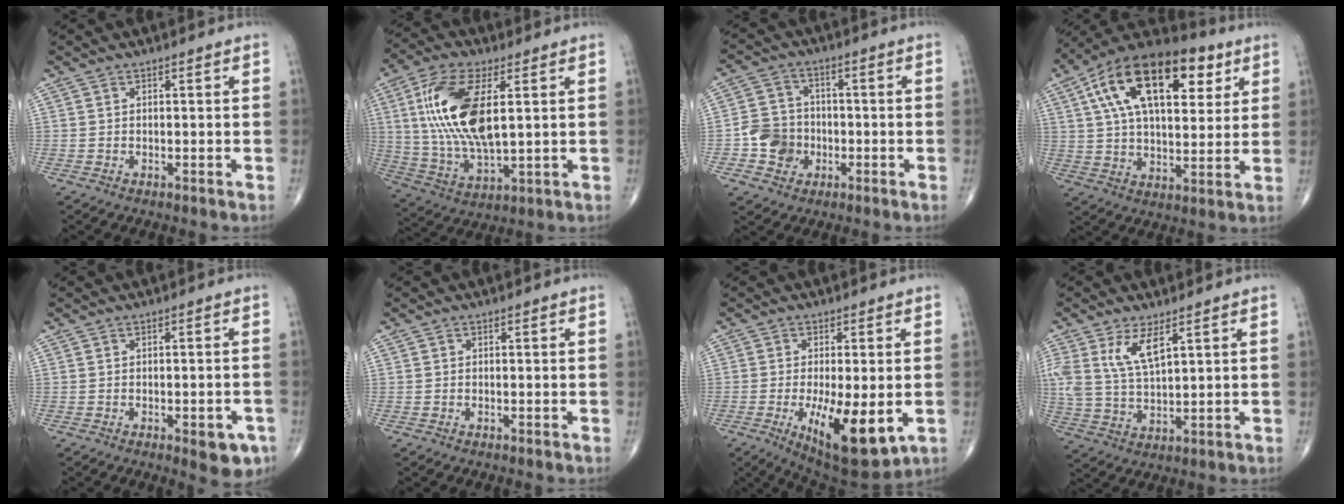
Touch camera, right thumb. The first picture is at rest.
{"total": 17.8, "force": [3.9, 7.5, 15.7], "torque": [-0.324, -0.015, 0.080]}
{"total": 7.7, "force": [-2.1, 6.9, 2.7], "torque": [-0.016, 0.019, -0.041]}
{"total": 24.0, "force": [9.0, 12.1, 18.6], "torque": [-0.303, 0.007, 0.145]}
{"total": 5.6, "force": [-2.5, 2.3, 4.4], "torque": [-0.035, 0.007, -0.025]}
{"total": 0.0}
{"total": 13.5, "force": [-3.5, 4.6, 12.2], "torque": [-0.193, -0.024, -0.041]}
{"total": 8.3, "force": [4.1, 3.3, 6.5], "torque": [-0.133, -0.015, 0.090]}